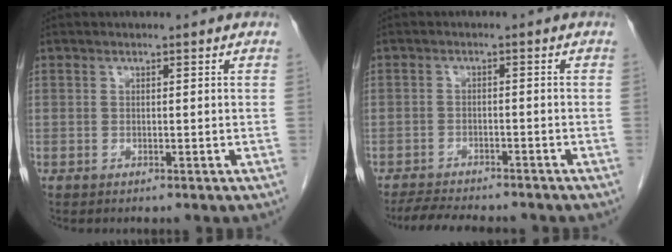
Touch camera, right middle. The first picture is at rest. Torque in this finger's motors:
{"motor_torque": [0.32, -0.20, -0.03, -0.01]}